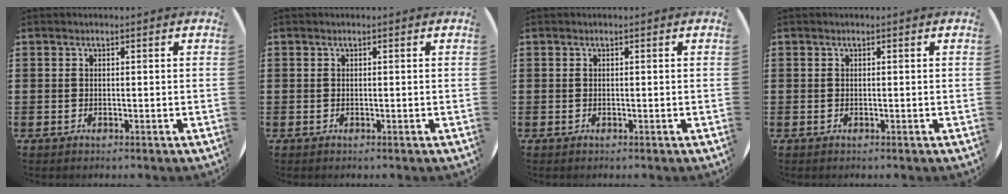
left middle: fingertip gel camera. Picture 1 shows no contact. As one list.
[{"total": 0.0}, {"total": 0.0}, {"total": 0.0}]